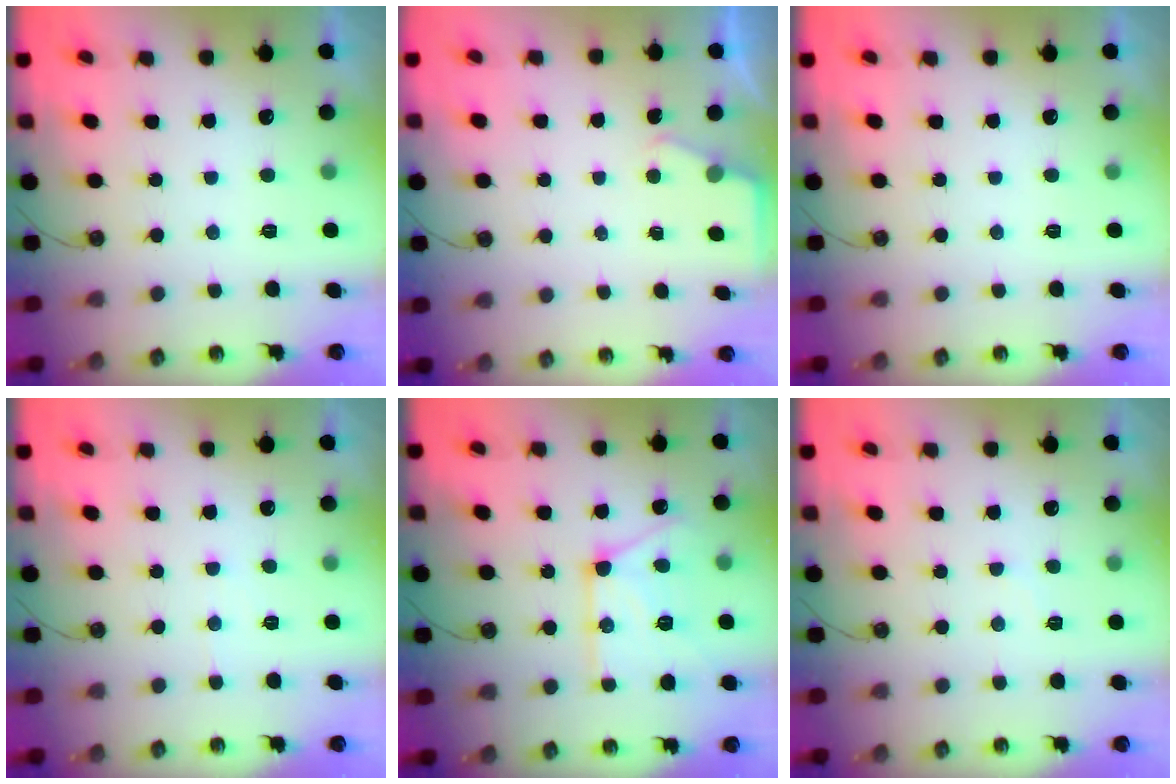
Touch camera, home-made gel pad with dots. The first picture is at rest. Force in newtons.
{"total": 2.3, "press": 2.3, "slide": 0.4}
{"total": 0.0}
{"total": 3.8, "press": 3.8, "slide": 0.5}
{"total": 15.8, "press": 15.8, "slide": 1.2}
{"total": 5.2, "press": 5.2, "slide": 0.7}